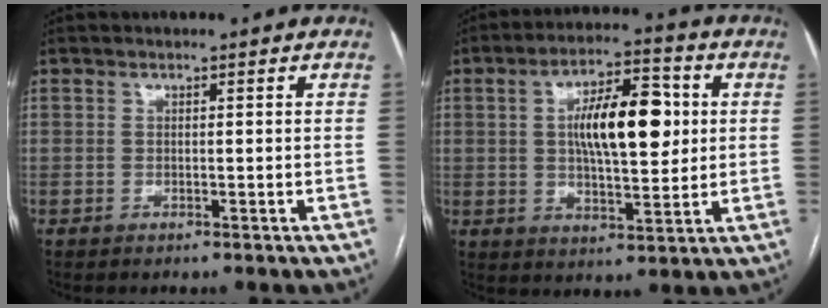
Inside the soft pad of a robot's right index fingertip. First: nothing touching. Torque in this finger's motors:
{"motor_torque": [0.58, -0.07, 0.86, 0.14]}